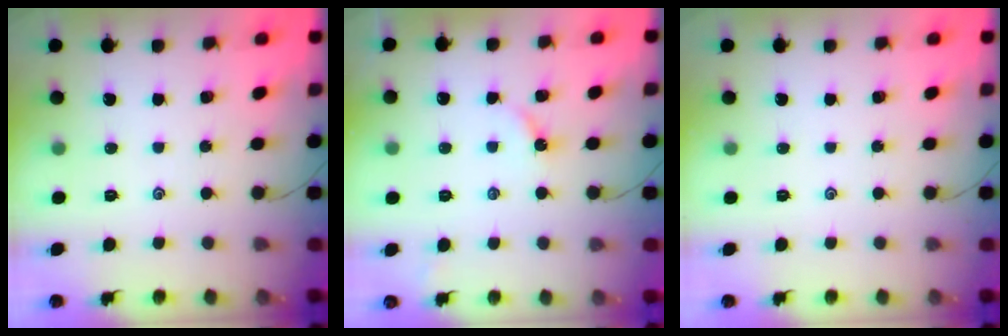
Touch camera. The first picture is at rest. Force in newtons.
{"total": 2.8, "press": 2.8, "slide": 0.3}
{"total": 0.0}